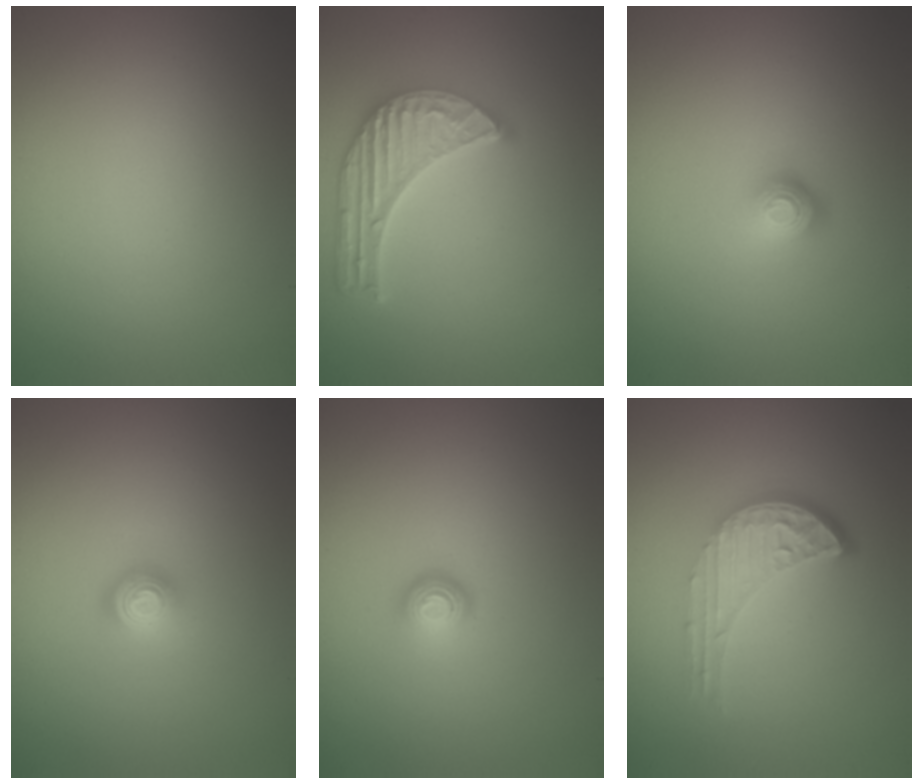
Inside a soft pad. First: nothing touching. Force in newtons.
{"total": 5.6, "press": 4.4, "slide": 3.5}
{"total": 1.8, "press": 1.2, "slide": 1.4}
{"total": 1.9, "press": 1.4, "slide": 1.4}
{"total": 1.6, "press": 1.0, "slide": 1.2}
{"total": 4.3, "press": 3.2, "slide": 2.8}